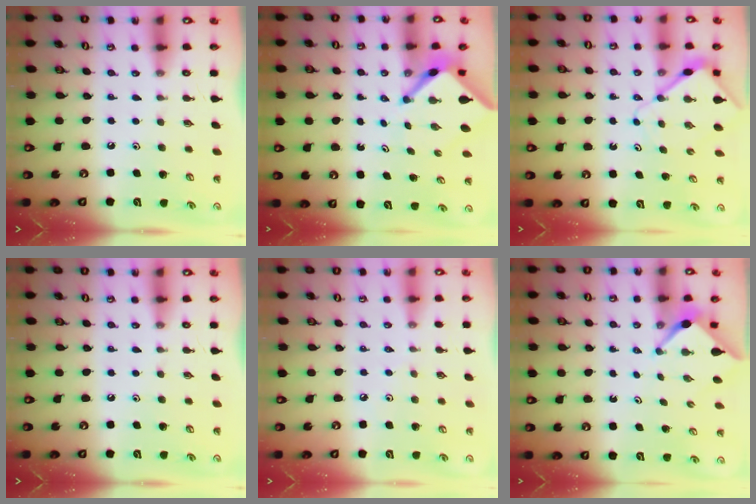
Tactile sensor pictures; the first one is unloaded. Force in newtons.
{"total": 4.8, "press": 4.8, "slide": 0.4}
{"total": 7.5, "press": 7.5, "slide": 0.8}
{"total": 0.0}
{"total": 3.7, "press": 3.7, "slide": 0.6}
{"total": 2.5, "press": 2.4, "slide": 0.3}